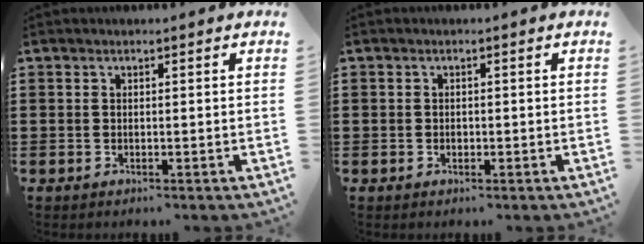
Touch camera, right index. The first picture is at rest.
{"total": 0.8, "force": [0.0, 0.8, 0.1], "torque": [-0.004, 0.004, -0.002]}